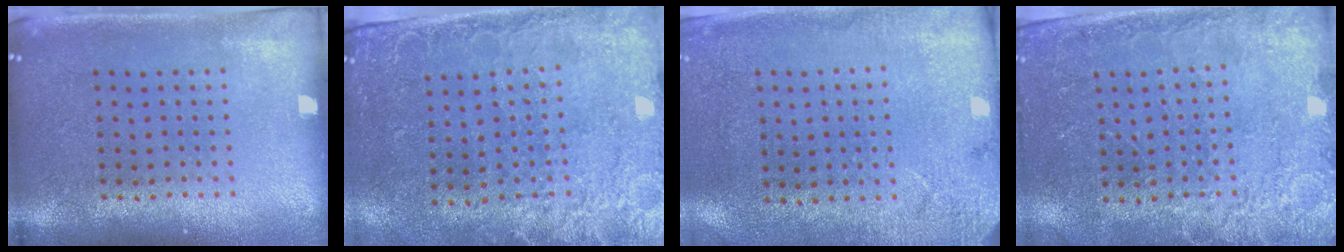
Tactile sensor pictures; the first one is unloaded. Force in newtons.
{"total": 2.6, "press": 2.3, "slide": 1.3}
{"total": 2.7, "press": 2.2, "slide": 1.6}
{"total": 2.5, "press": 2.4, "slide": 0.7}